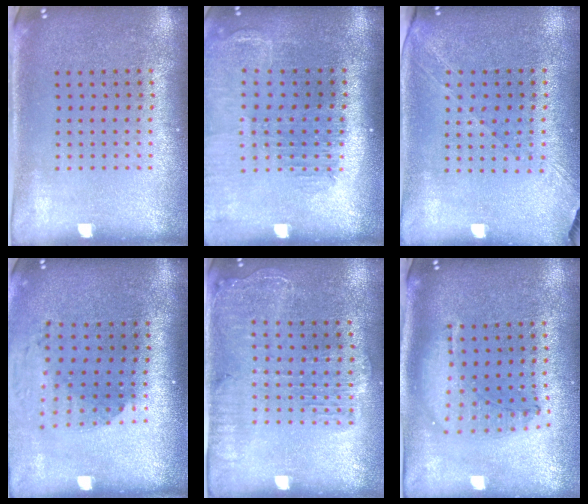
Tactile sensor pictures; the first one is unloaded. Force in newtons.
{"total": 1.4, "press": 1.4, "slide": 0.1}
{"total": 1.4, "press": 1.2, "slide": 0.8}
{"total": 1.6, "press": 1.3, "slide": 0.9}
{"total": 1.7, "press": 1.6, "slide": 0.6}
{"total": 1.2, "press": 1.1, "slide": 0.3}